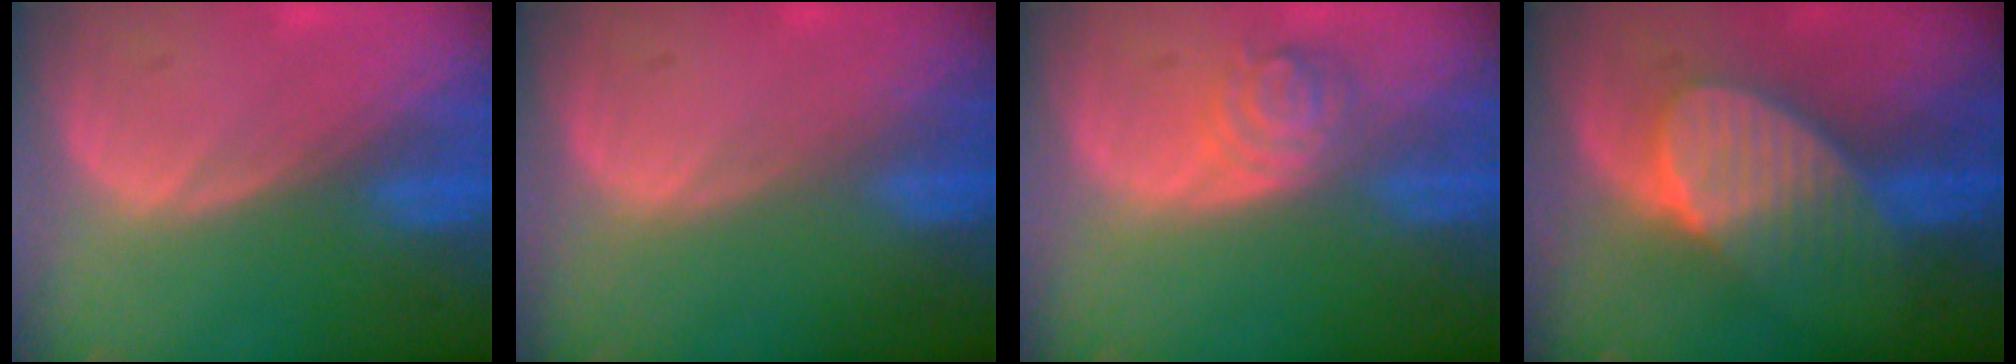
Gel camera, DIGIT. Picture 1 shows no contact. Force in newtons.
{"total": 0.0}
{"total": 4.1, "press": 4.1, "slide": 0.1}
{"total": 7.3, "press": 7.3, "slide": 0.7}